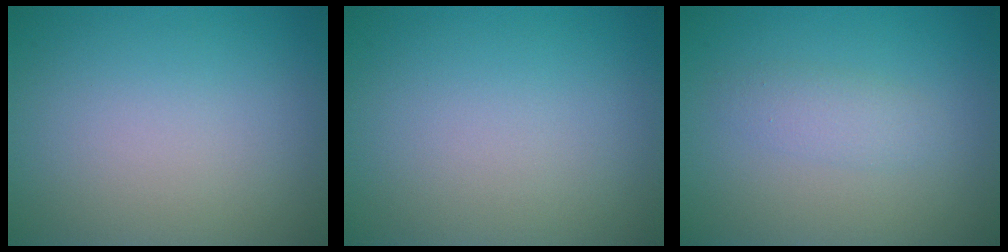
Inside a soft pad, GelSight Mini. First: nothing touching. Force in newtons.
{"total": 0.0}
{"total": 1.7, "press": 1.7, "slide": 0.0}